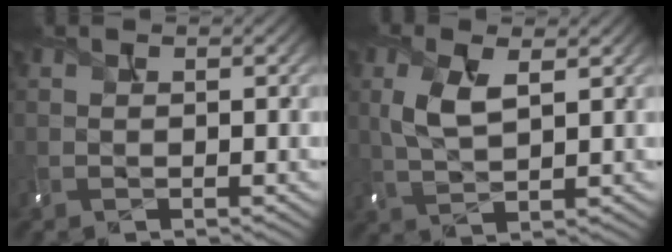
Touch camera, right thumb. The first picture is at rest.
{"total": 4.4, "force": [1.5, 1.8, 3.7], "torque": [-0.093, 0.001, 0.033]}